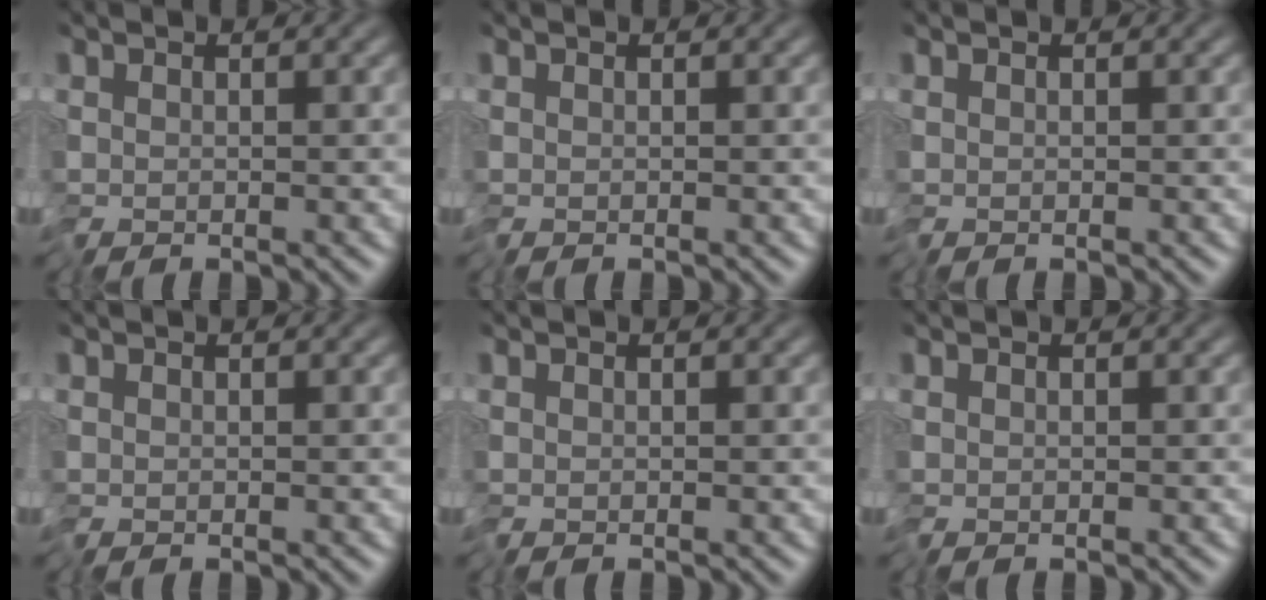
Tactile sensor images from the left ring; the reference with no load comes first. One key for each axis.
{"total": 0.0}
{"total": 0.0}
{"total": 0.0}
{"total": 0.0}
{"total": 0.0}